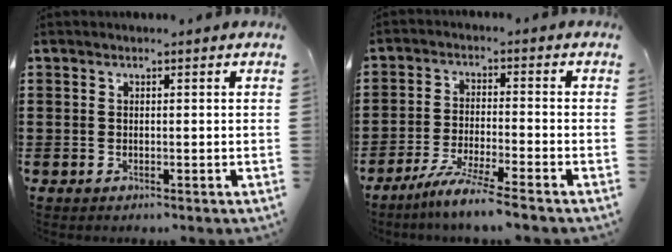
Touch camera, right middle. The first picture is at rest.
{"total": 5.9, "force": [-5.1, -0.6, 2.8], "torque": [-0.055, -0.017, -0.095]}